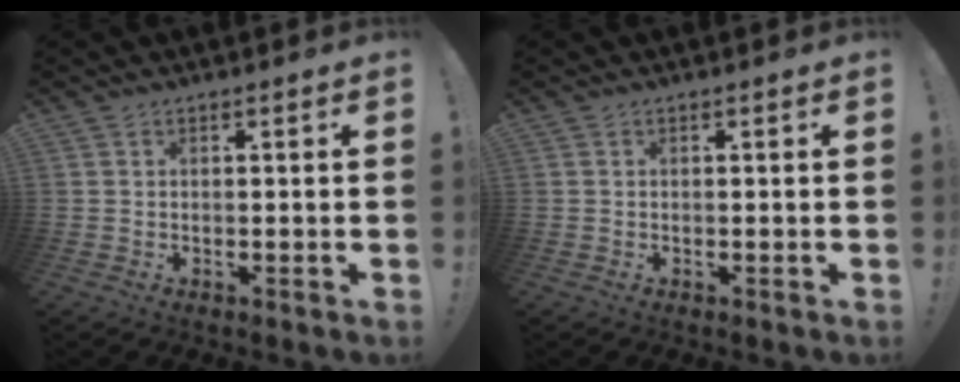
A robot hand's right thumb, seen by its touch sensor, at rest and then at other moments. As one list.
[{"total": 0.0}]